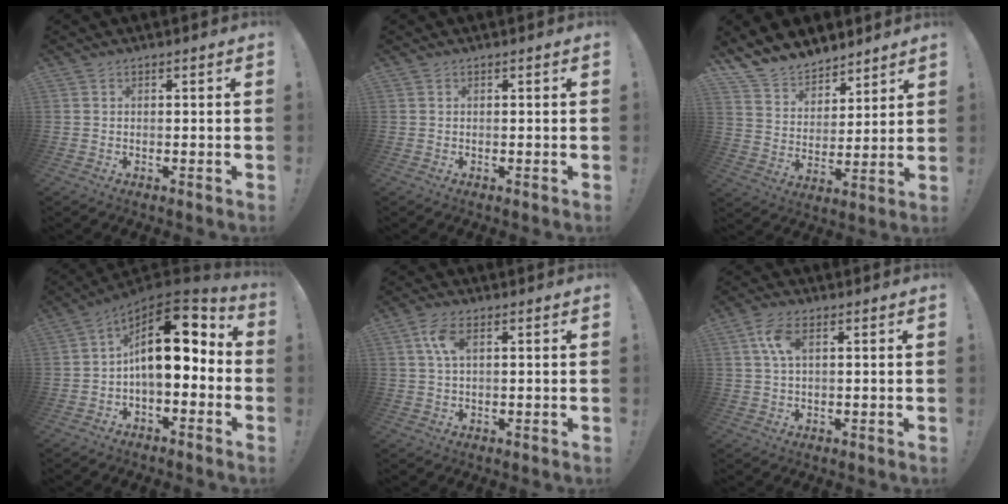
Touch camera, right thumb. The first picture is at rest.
{"total": 0.0}
{"total": 11.0, "force": [9.7, 5.1, 0.9], "torque": [-0.042, -0.084, 0.190]}
{"total": 16.4, "force": [2.6, 7.9, 14.2], "torque": [-0.228, -0.008, 0.043]}
{"total": 5.6, "force": [1.7, 2.6, 4.6], "torque": [-0.075, 0.001, 0.028]}
{"total": 6.2, "force": [1.9, 3.1, 5.1], "torque": [-0.098, 0.003, 0.032]}